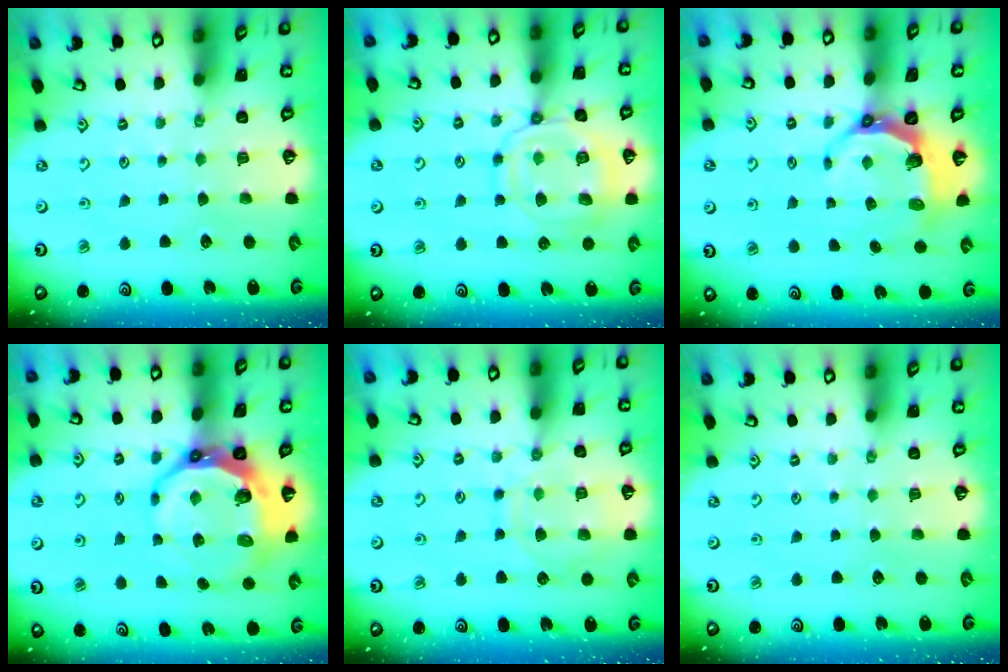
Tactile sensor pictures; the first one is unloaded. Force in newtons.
{"total": 13.4, "press": 13.3, "slide": 1.0}
{"total": 5.7, "press": 4.2, "slide": 3.8}
{"total": 12.3, "press": 11.6, "slide": 4.2}
{"total": 11.7, "press": 11.7, "slide": 1.1}
{"total": 0.0}